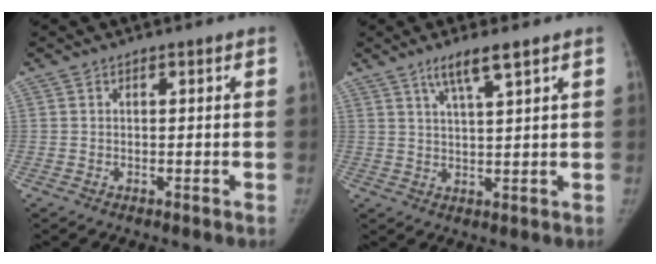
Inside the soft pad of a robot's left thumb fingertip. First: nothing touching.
{"total": 5.2, "force": [3.4, 0.3, 4.0], "torque": [-0.077, -0.016, 0.068]}